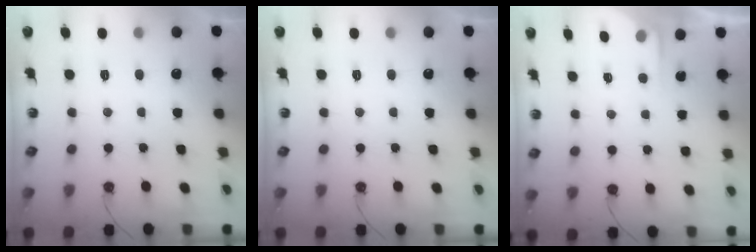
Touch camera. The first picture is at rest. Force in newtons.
{"total": 0.0}
{"total": 2.7, "press": 2.6, "slide": 0.4}